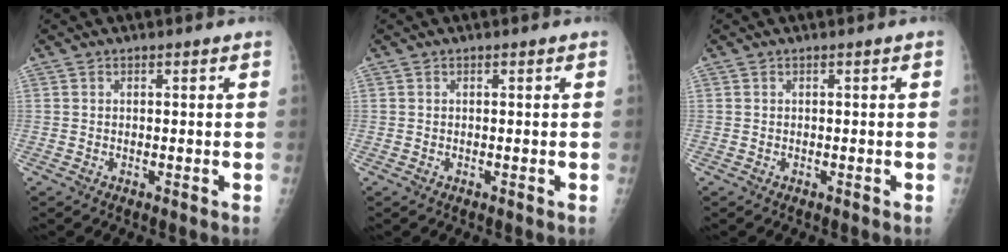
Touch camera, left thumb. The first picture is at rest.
{"total": 0.0}
{"total": 0.0}